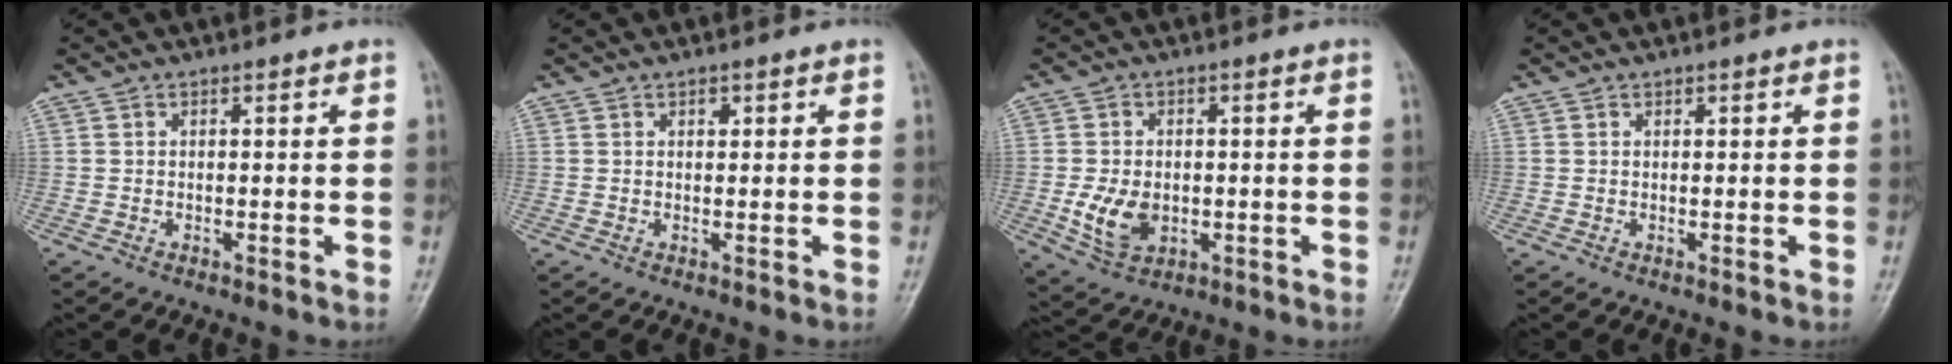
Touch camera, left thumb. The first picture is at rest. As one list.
[{"total": 0.9, "force": [0.5, 0.5, 0.6], "torque": [-0.005, -0.001, 0.007]}, {"total": 7.3, "force": [-1.1, 5.2, 5.1], "torque": [-0.084, -0.003, -0.010]}, {"total": 0.0}]